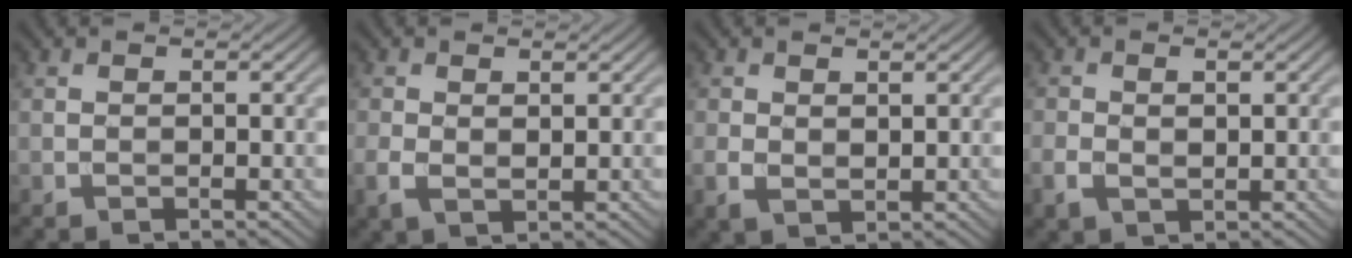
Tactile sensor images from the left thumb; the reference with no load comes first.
{"total": 2.6, "force": [0.3, 1.4, 2.2], "torque": [-0.050, -0.004, 0.008]}
{"total": 2.4, "force": [0.5, 1.3, 1.9], "torque": [-0.041, -0.005, 0.012]}
{"total": 2.6, "force": [-0.2, 1.6, 2.1], "torque": [-0.044, -0.006, 0.000]}